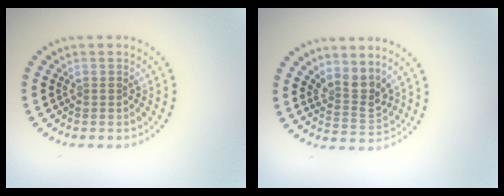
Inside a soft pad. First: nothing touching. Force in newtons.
{"total": 2.7, "press": 2.0, "slide": 1.9}